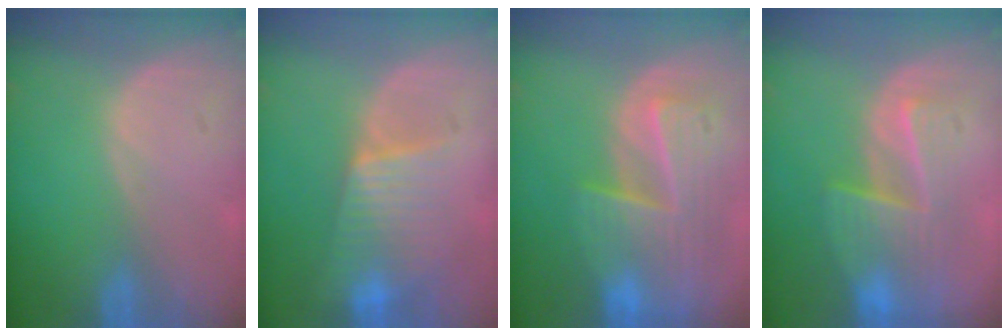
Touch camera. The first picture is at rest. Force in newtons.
{"total": 6.4, "press": 6.3, "slide": 0.8}
{"total": 10.0, "press": 8.7, "slide": 5.1}
{"total": 6.8, "press": 6.8, "slide": 0.4}